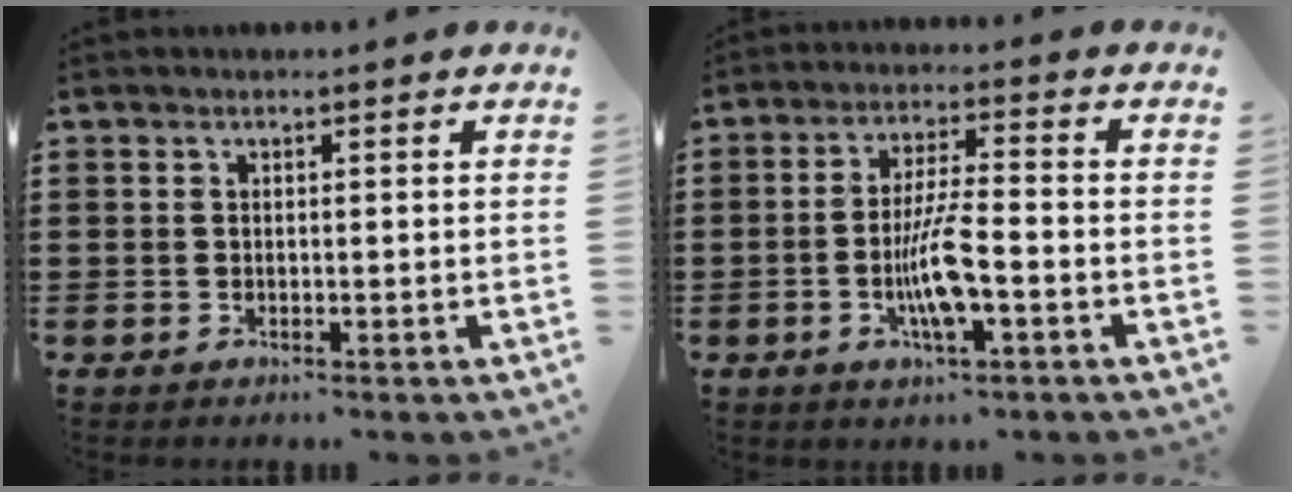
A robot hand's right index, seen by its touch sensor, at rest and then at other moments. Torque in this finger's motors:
{"motor_torque": [0.82, 0.20, 0.39, 0.17]}